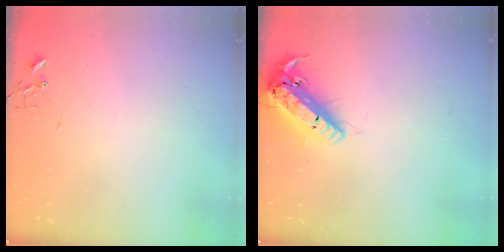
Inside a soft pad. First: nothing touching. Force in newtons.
{"total": 18.4, "press": 18.1, "slide": 3.2}